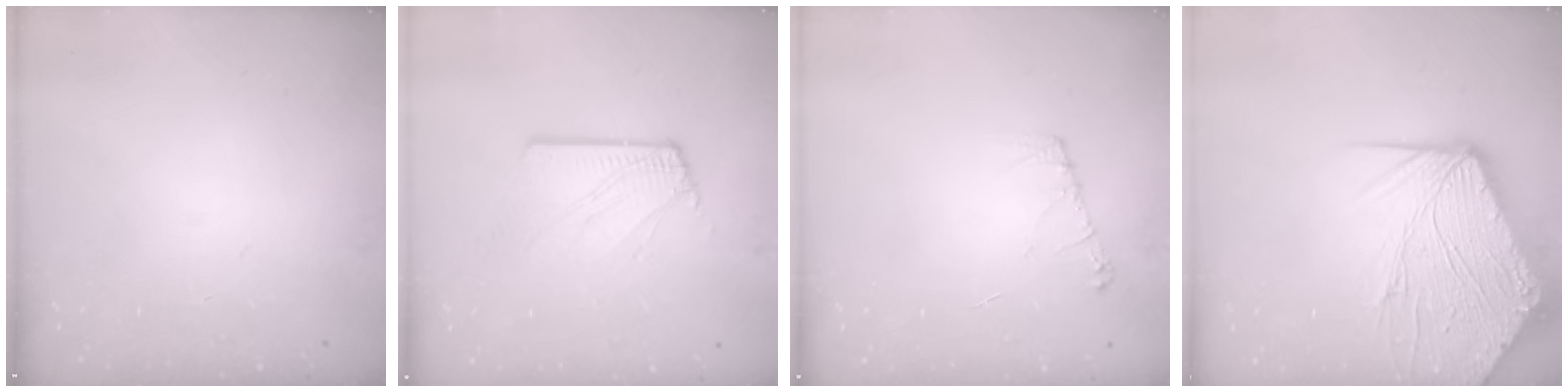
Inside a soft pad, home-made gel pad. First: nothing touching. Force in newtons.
{"total": 4.0, "press": 4.0, "slide": 0.4}
{"total": 5.4, "press": 5.3, "slide": 0.7}
{"total": 17.4, "press": 17.2, "slide": 2.1}